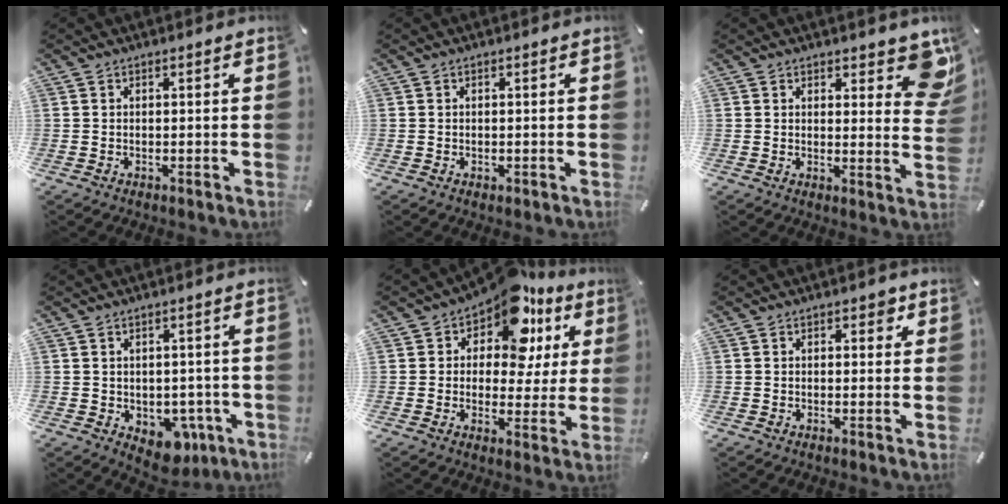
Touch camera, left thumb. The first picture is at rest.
{"total": 0.5, "force": [0.0, 0.5, 0.3], "torque": [-0.004, 0.002, -0.002]}
{"total": 9.0, "force": [5.5, 4.2, 5.8], "torque": [-0.051, -0.039, 0.092]}
{"total": 5.7, "force": [-1.8, 4.5, 2.8], "torque": [-0.023, 0.012, -0.028]}
{"total": 14.1, "force": [8.6, 7.8, 8.1], "torque": [-0.130, -0.049, 0.151]}
{"total": 2.3, "force": [0.6, 1.5, 1.6], "torque": [-0.010, -0.001, 0.003]}